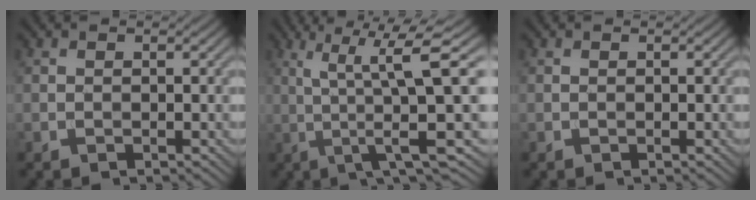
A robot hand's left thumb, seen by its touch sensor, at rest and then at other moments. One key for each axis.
{"total": 9.9, "fx": 1.0, "fy": 1.1, "fz": 9.8, "tx": -0.166, "ty": 0.013, "tz": 0.015}
{"total": 0.0}